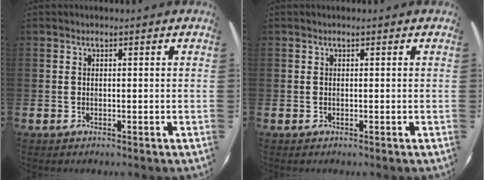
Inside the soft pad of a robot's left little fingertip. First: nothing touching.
{"total": 0.0}